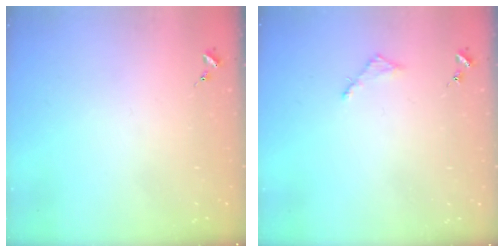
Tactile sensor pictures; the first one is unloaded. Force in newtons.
{"total": 2.8, "press": 2.7, "slide": 0.3}